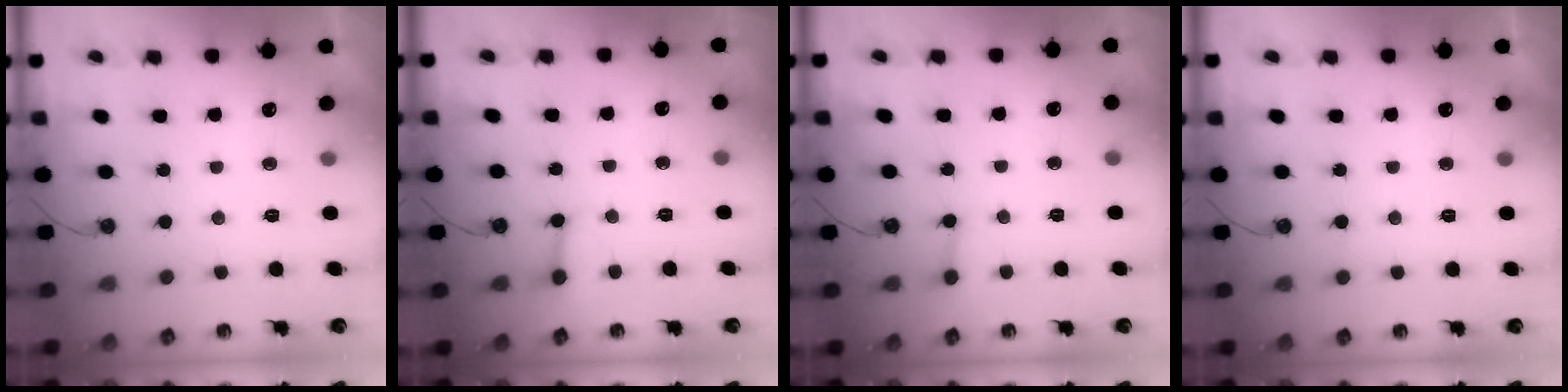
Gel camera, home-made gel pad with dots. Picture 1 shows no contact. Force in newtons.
{"total": 3.0, "press": 3.0, "slide": 0.2}
{"total": 2.7, "press": 2.7, "slide": 0.2}
{"total": 4.0, "press": 4.0, "slide": 0.3}